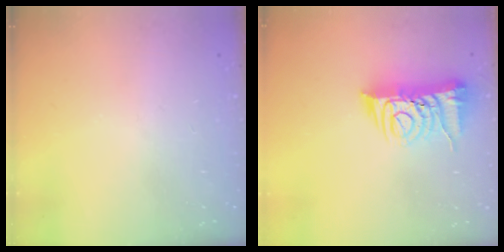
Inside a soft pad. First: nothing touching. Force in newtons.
{"total": 10.1, "press": 10.0, "slide": 1.4}